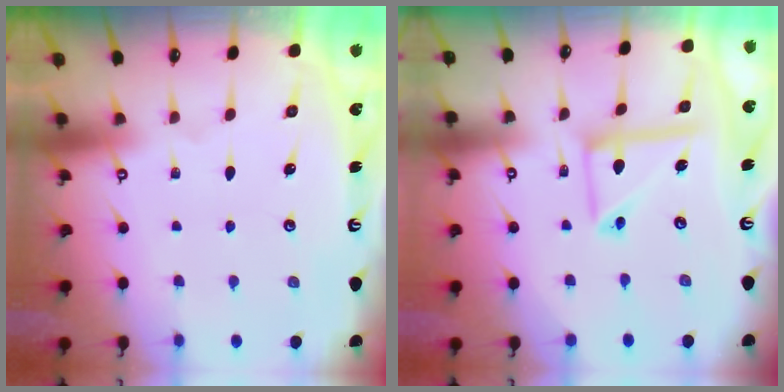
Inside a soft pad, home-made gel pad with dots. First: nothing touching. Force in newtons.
{"total": 10.1, "press": 10.1, "slide": 1.0}